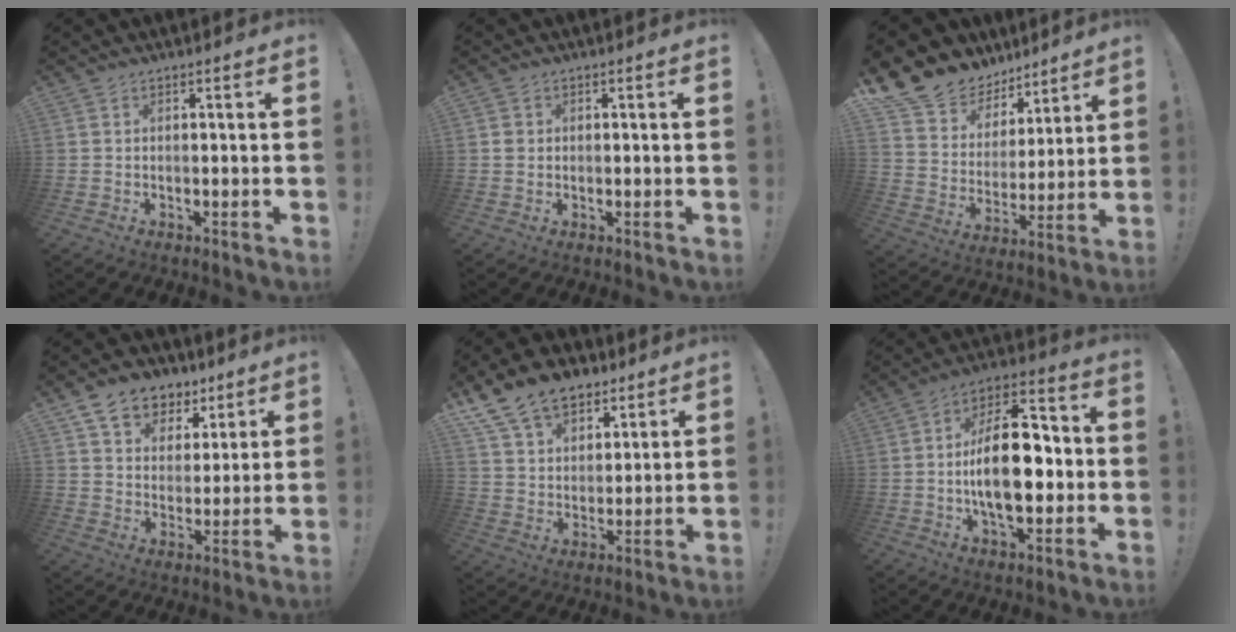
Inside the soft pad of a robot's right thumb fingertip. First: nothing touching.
{"total": 1.3, "force": [0.4, 1.2, 0.2], "torque": [0.004, 0.002, 0.005]}
{"total": 13.0, "force": [9.8, 8.2, 2.3], "torque": [-0.051, -0.080, 0.195]}
{"total": 11.8, "force": [7.8, 7.9, 4.0], "torque": [-0.067, -0.045, 0.150]}
{"total": 15.0, "force": [10.3, 9.4, 5.4], "torque": [-0.097, -0.066, 0.197]}
{"total": 18.8, "force": [-1.7, 9.6, 16.1], "torque": [-0.279, 0.003, -0.034]}